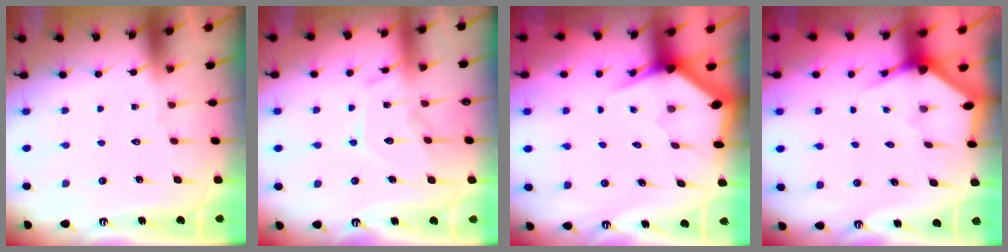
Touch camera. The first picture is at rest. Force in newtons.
{"total": 11.5, "press": 11.5, "slide": 1.1}
{"total": 3.8, "press": 3.8, "slide": 0.2}
{"total": 2.9, "press": 2.9, "slide": 0.2}